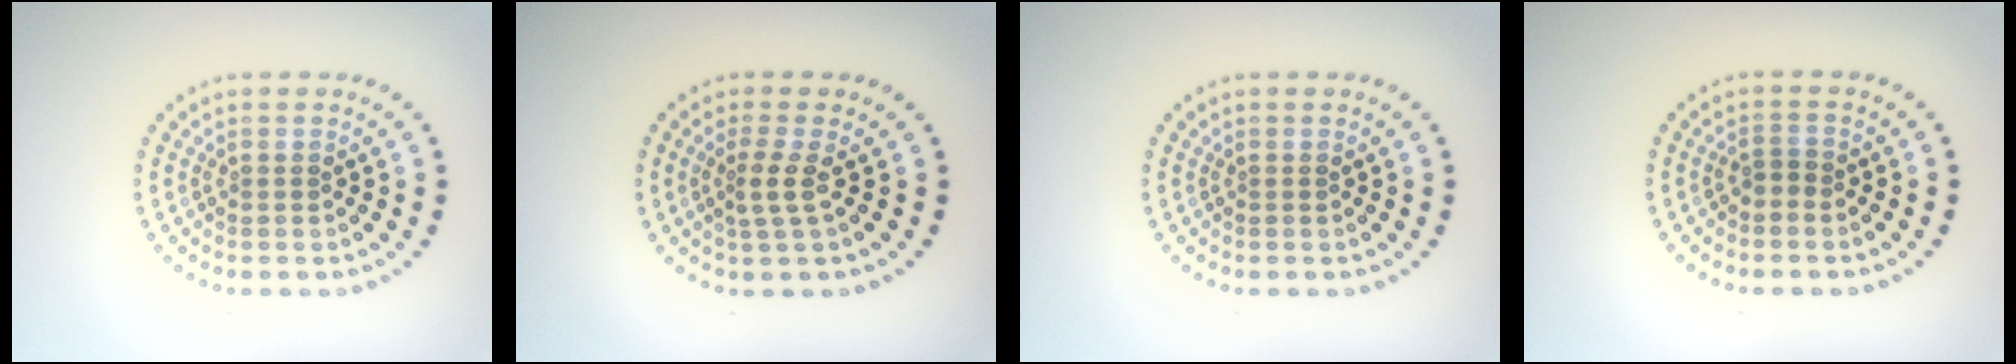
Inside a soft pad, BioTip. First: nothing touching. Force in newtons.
{"total": 1.9, "press": 1.3, "slide": 1.3}
{"total": 0.0}
{"total": 1.0, "press": 0.8, "slide": 0.5}